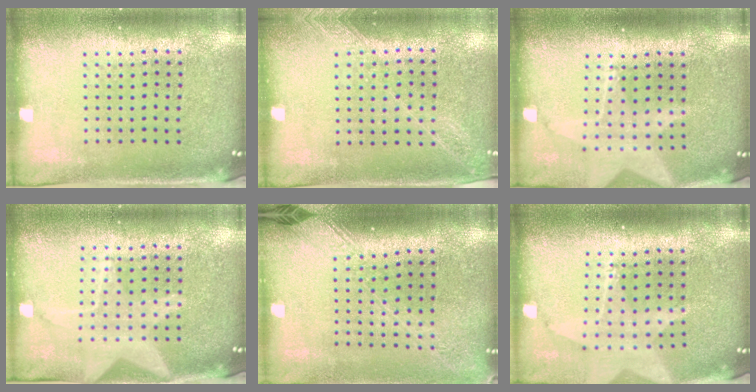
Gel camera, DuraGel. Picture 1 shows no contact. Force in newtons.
{"total": 1.2, "press": 1.2, "slide": 0.2}
{"total": 1.8, "press": 1.5, "slide": 1.1}
{"total": 1.6, "press": 1.6, "slide": 0.2}
{"total": 2.1, "press": 1.6, "slide": 1.4}
{"total": 2.0, "press": 1.5, "slide": 1.2}